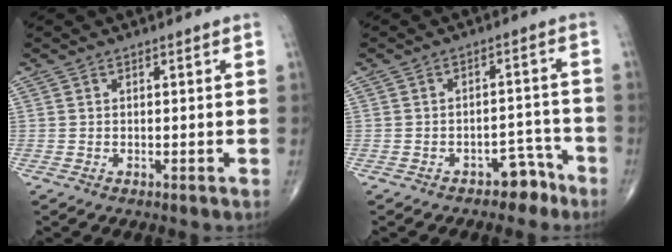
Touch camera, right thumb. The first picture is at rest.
{"total": 4.7, "force": [-3.4, 2.8, 1.5], "torque": [-0.002, 0.048, -0.045]}